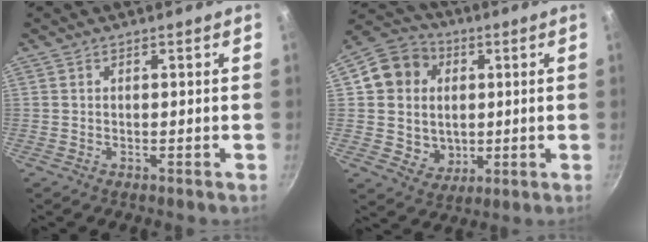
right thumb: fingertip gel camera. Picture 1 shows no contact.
{"total": 13.2, "force": [2.3, 11.9, 5.2], "torque": [-0.059, 0.006, 0.044]}